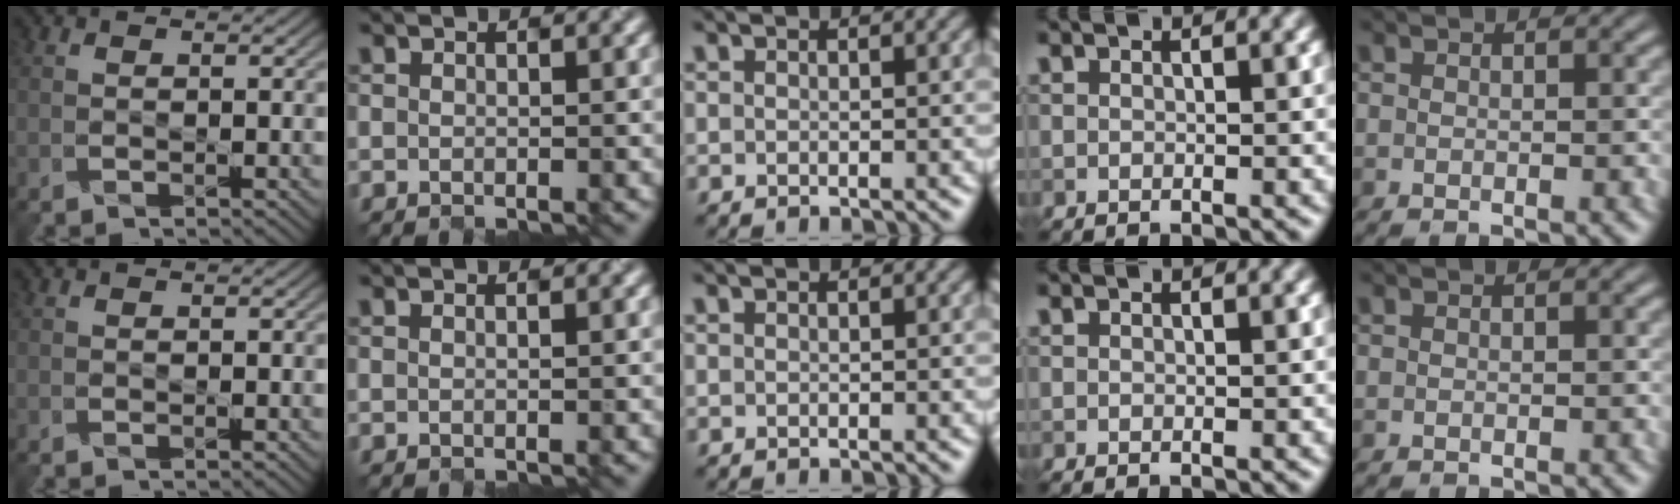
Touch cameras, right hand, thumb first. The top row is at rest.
{"index": {"total": 0.8, "force": [0.3, 0.5, 0.6], "torque": [-0.006, 0.010, -0.002]}}